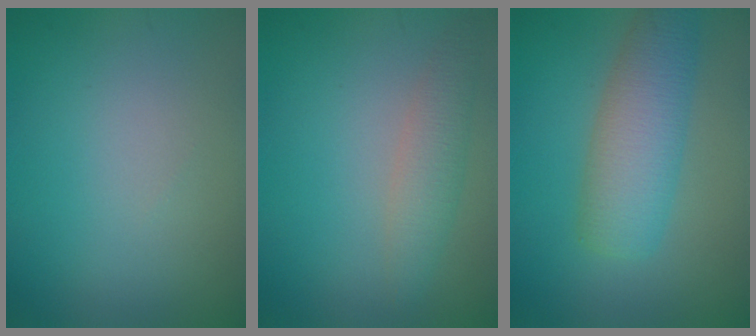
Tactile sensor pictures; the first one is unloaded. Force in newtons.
{"total": 2.5, "press": 2.5, "slide": 0.1}
{"total": 5.5, "press": 5.5, "slide": 0.2}